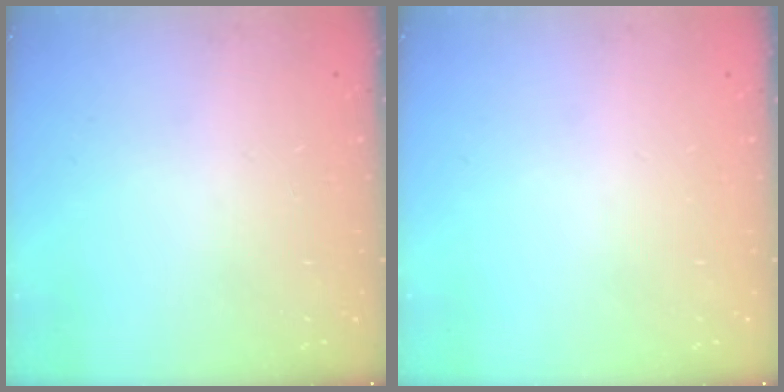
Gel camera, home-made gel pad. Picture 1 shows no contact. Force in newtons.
{"total": 0.0}